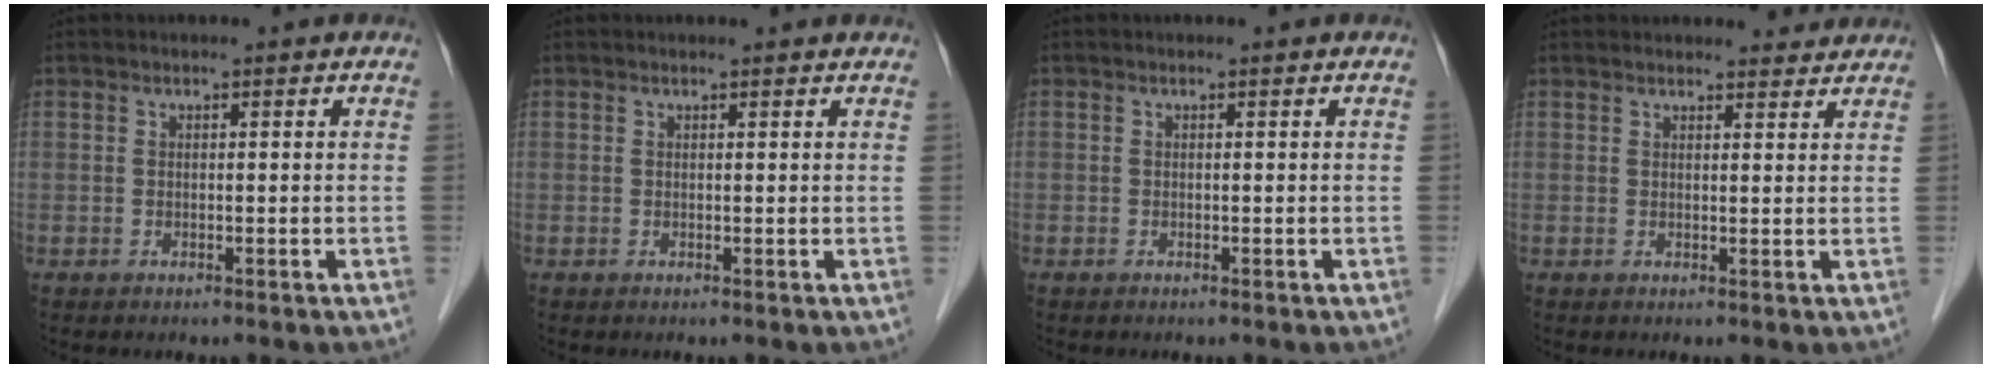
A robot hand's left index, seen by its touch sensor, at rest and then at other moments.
{"total": 1.4, "force": [1.4, 0.1, 0.3], "torque": [-0.013, 0.006, 0.012]}
{"total": 0.0}
{"total": 5.4, "force": [5.2, 1.3, 0.8], "torque": [-0.001, 0.016, 0.057]}